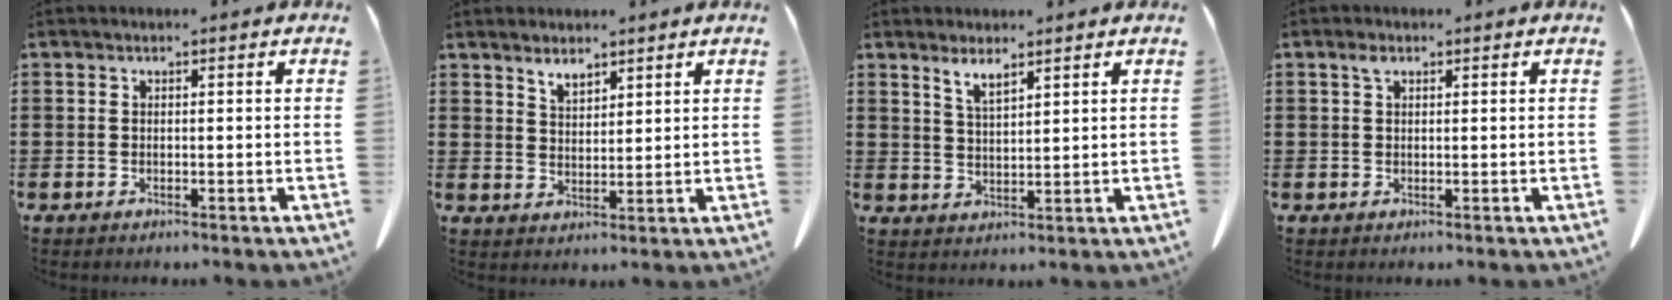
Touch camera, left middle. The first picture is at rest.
{"total": 2.7, "force": [2.4, 1.0, 0.9], "torque": [-0.022, 0.003, 0.044]}
{"total": 3.1, "force": [2.6, 0.6, 1.7], "torque": [-0.040, 0.001, 0.046]}
{"total": 1.5, "force": [0.7, 0.9, 1.0], "torque": [-0.016, 0.002, 0.010]}